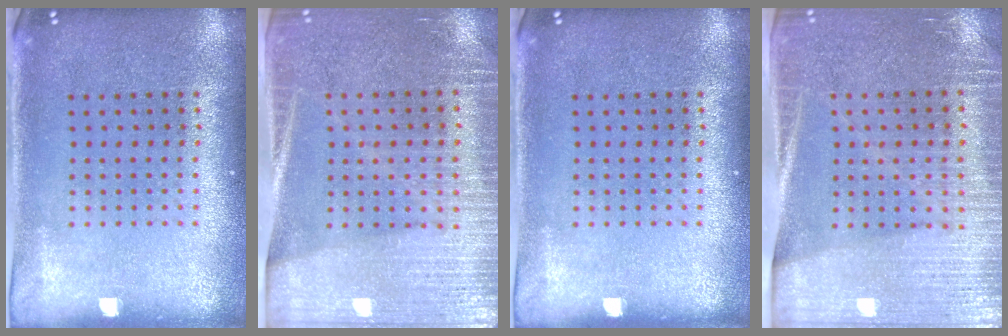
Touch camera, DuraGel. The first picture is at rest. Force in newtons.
{"total": 3.5, "press": 3.1, "slide": 1.7}
{"total": 0.0}
{"total": 3.4, "press": 3.1, "slide": 1.4}